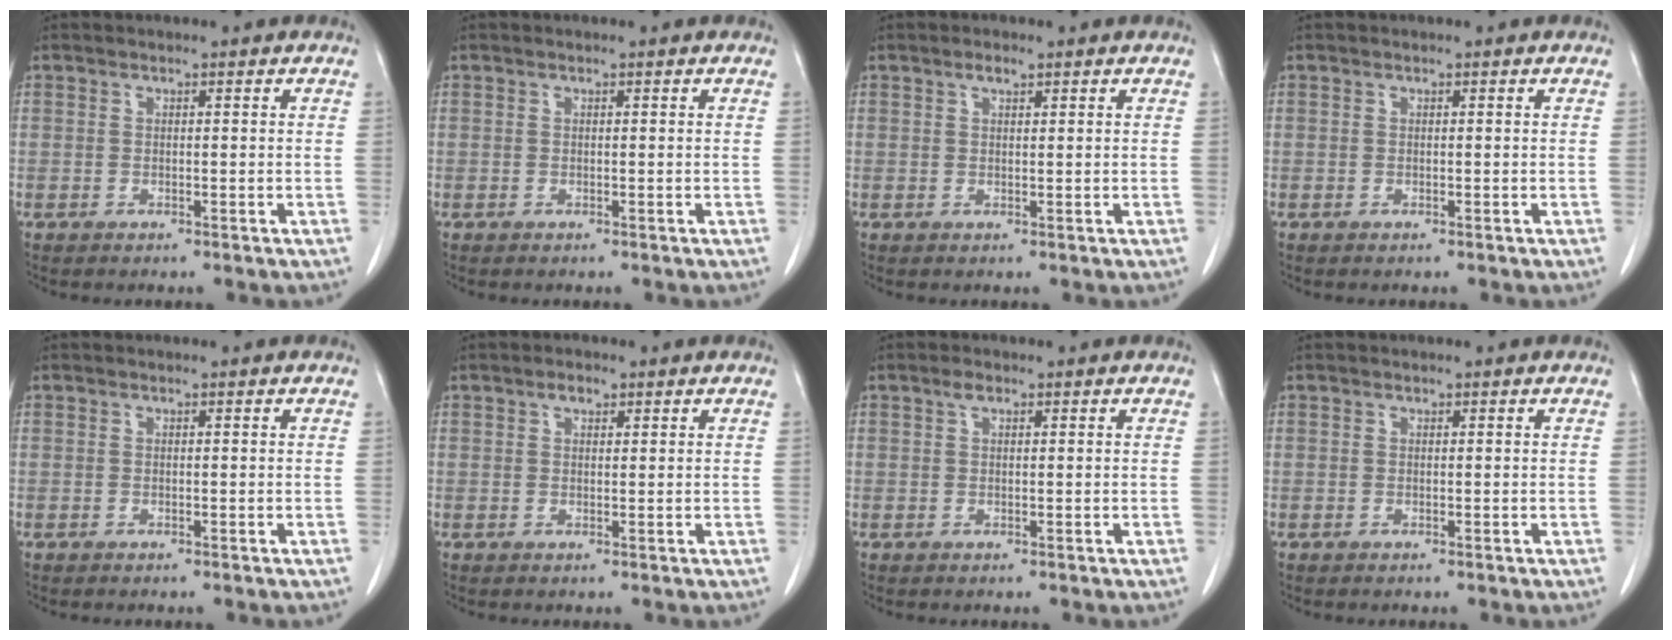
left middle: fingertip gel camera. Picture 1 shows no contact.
{"total": 0.0}
{"total": 1.3, "force": [0.9, 0.4, 0.9], "torque": [-0.018, 0.002, 0.017]}
{"total": 0.0}
{"total": 0.0}
{"total": 1.7, "force": [1.0, 0.8, 1.0], "torque": [-0.020, 0.004, 0.017]}
{"total": 1.2, "force": [0.7, 0.5, 0.8], "torque": [-0.016, 0.006, 0.011]}
{"total": 0.0}